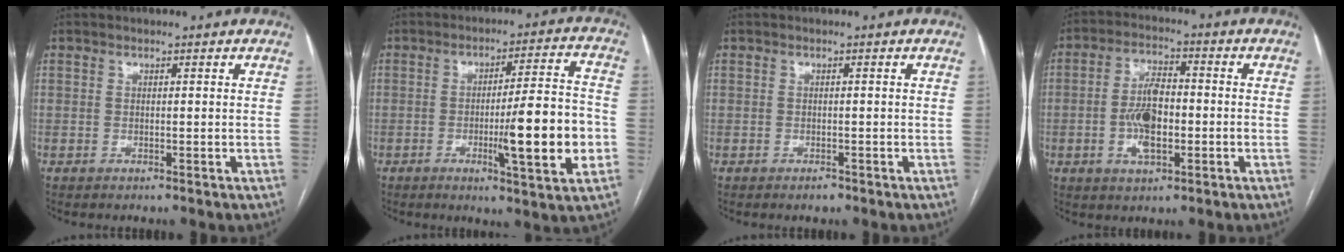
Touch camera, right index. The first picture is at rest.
{"total": 13.3, "force": [-3.1, 0.8, 12.9], "torque": [-0.187, 0.000, -0.045]}
{"total": 1.1, "force": [-0.8, 0.5, 0.5], "torque": [-0.009, 0.000, -0.009]}
{"total": 8.0, "force": [-1.6, 3.2, 7.2], "torque": [-0.145, 0.011, -0.028]}